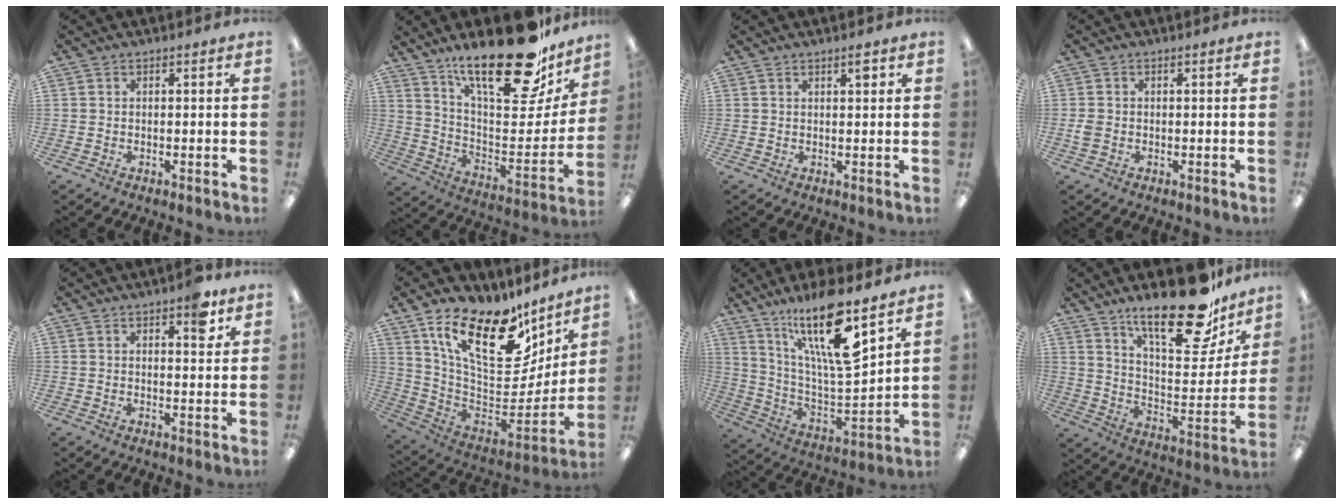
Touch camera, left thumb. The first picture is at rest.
{"total": 26.7, "force": [19.7, 8.6, 15.9], "torque": [-0.222, -0.138, 0.328]}
{"total": 2.1, "force": [1.5, 0.5, 1.4], "torque": [-0.022, -0.002, 0.024]}
{"total": 2.1, "force": [-0.3, 1.6, 1.4], "torque": [-0.023, 0.005, -0.004]}
{"total": 5.9, "force": [3.7, 2.1, 4.1], "torque": [-0.042, -0.016, 0.054]}
{"total": 24.5, "force": [14.5, 11.2, 16.2], "torque": [-0.250, -0.088, 0.258]}
{"total": 20.3, "force": [13.7, 4.8, 14.2], "torque": [-0.260, -0.079, 0.226]}
{"total": 23.9, "force": [17.9, 7.9, 13.8], "torque": [-0.201, -0.123, 0.295]}